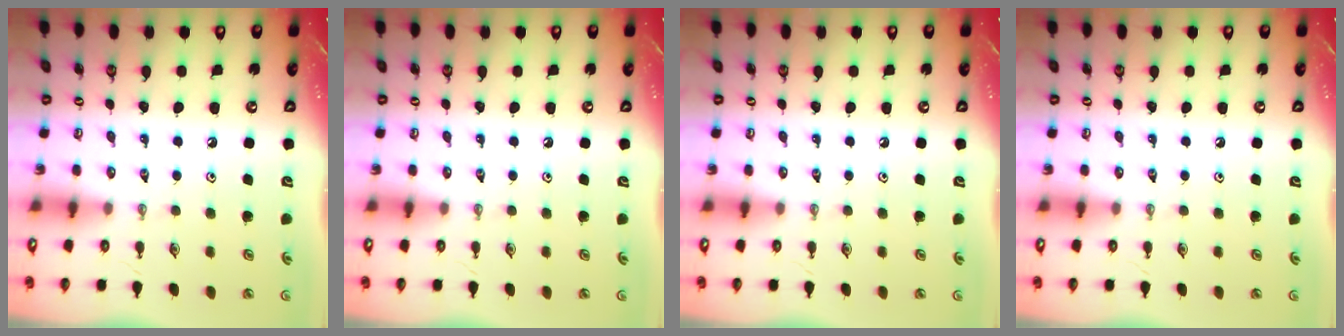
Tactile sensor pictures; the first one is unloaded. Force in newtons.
{"total": 0.0}
{"total": 0.0}
{"total": 0.0}